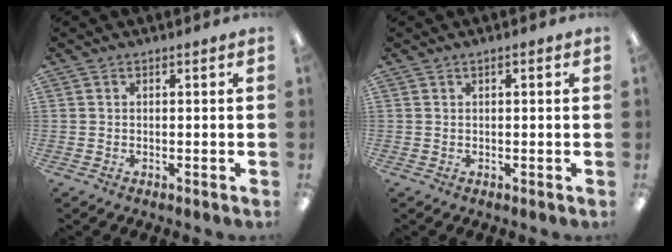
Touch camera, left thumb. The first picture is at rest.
{"total": 1.0, "force": [0.4, 0.3, 0.8], "torque": [-0.015, 0.003, 0.007]}